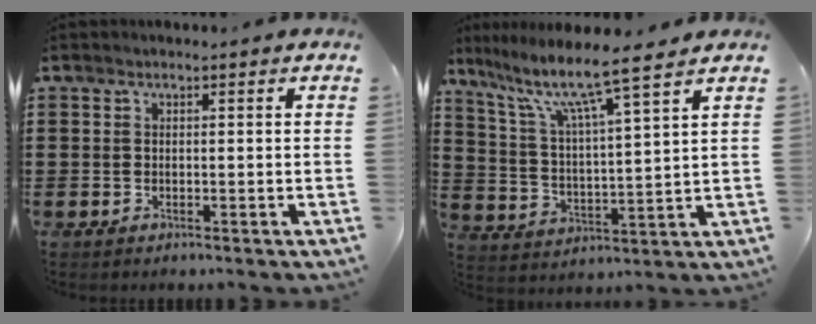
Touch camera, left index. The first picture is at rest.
{"total": 9.1, "force": [7.2, -0.4, 5.5], "torque": [-0.134, -0.048, 0.114]}